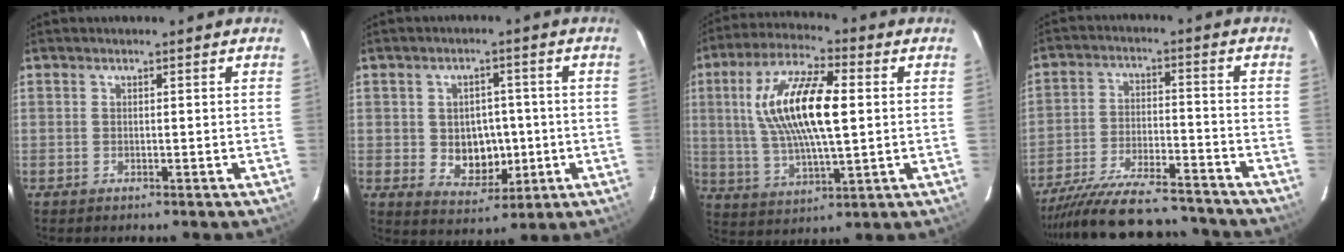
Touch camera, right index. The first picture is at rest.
{"total": 6.7, "force": [-0.4, 5.5, 3.8], "torque": [-0.069, 0.003, 0.010]}
{"total": 16.6, "force": [2.6, 5.8, 15.4], "torque": [-0.294, 0.014, 0.050]}
{"total": 22.0, "force": [-19.8, 4.8, 8.4], "torque": [-0.170, -0.020, -0.292]}